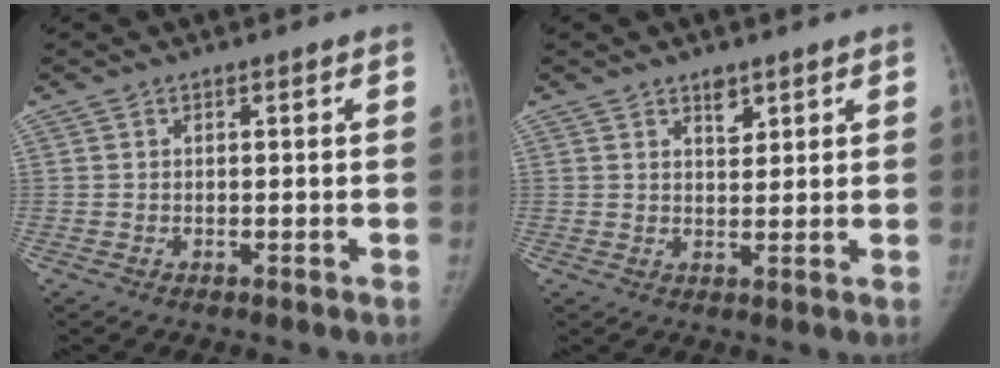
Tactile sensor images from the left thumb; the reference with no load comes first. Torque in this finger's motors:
{"motor_torque": [0.26, -0.46, 0.68, -0.65, 0.13]}